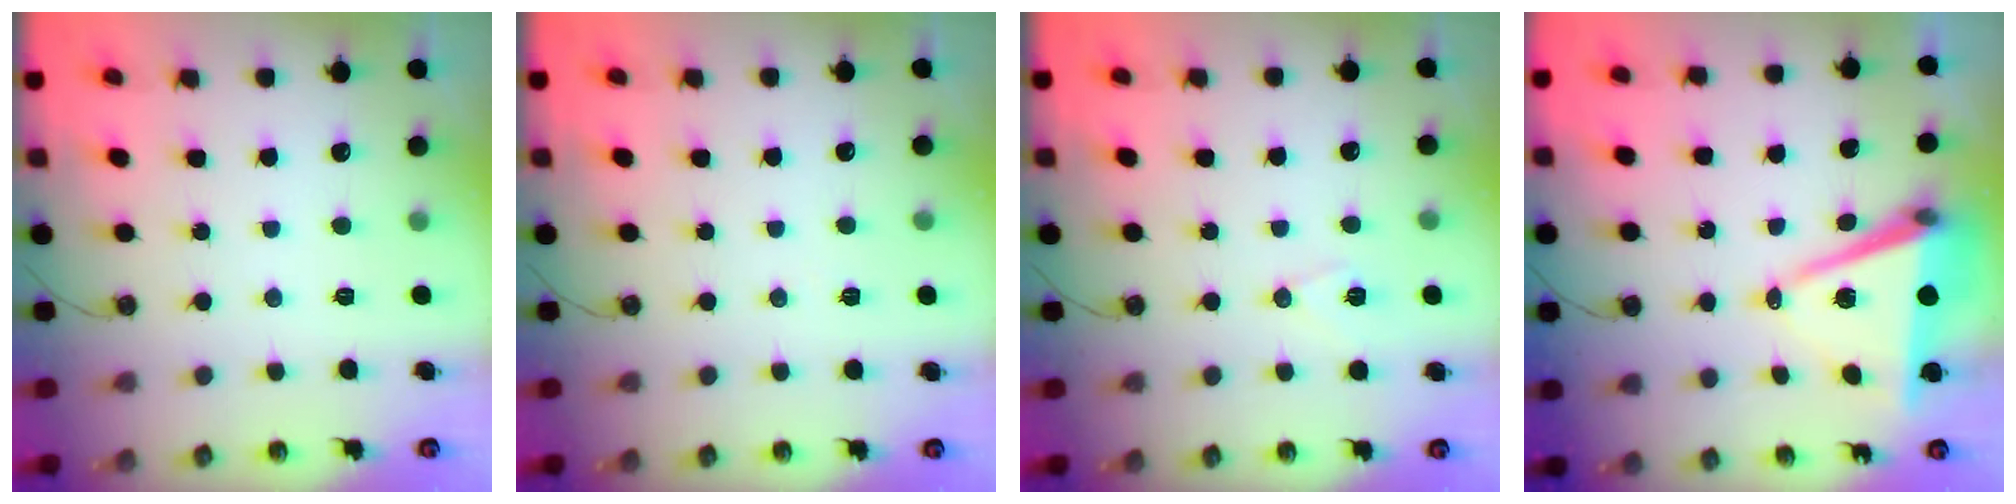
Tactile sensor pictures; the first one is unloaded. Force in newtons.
{"total": 4.1, "press": 2.2, "slide": 3.4}
{"total": 6.0, "press": 5.2, "slide": 3.0}
{"total": 9.5, "press": 8.6, "slide": 3.9}